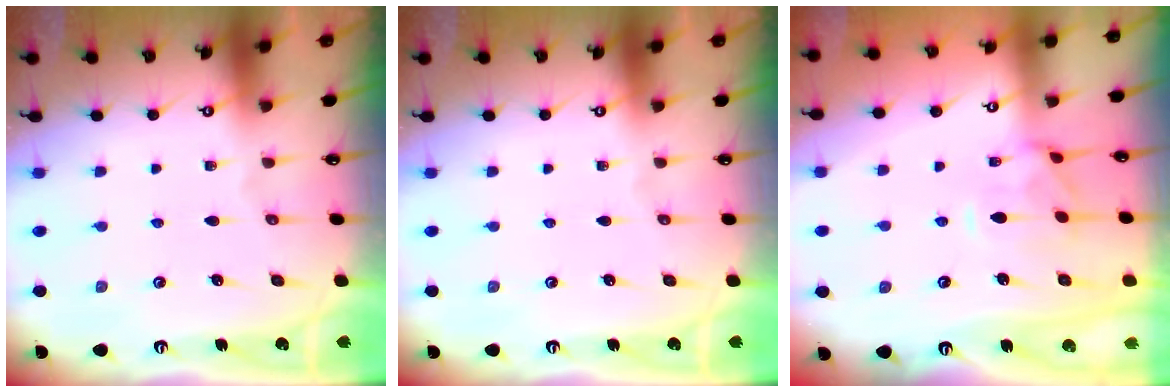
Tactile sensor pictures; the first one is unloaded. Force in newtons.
{"total": 0.0}
{"total": 1.3, "press": 0.9, "slide": 0.9}